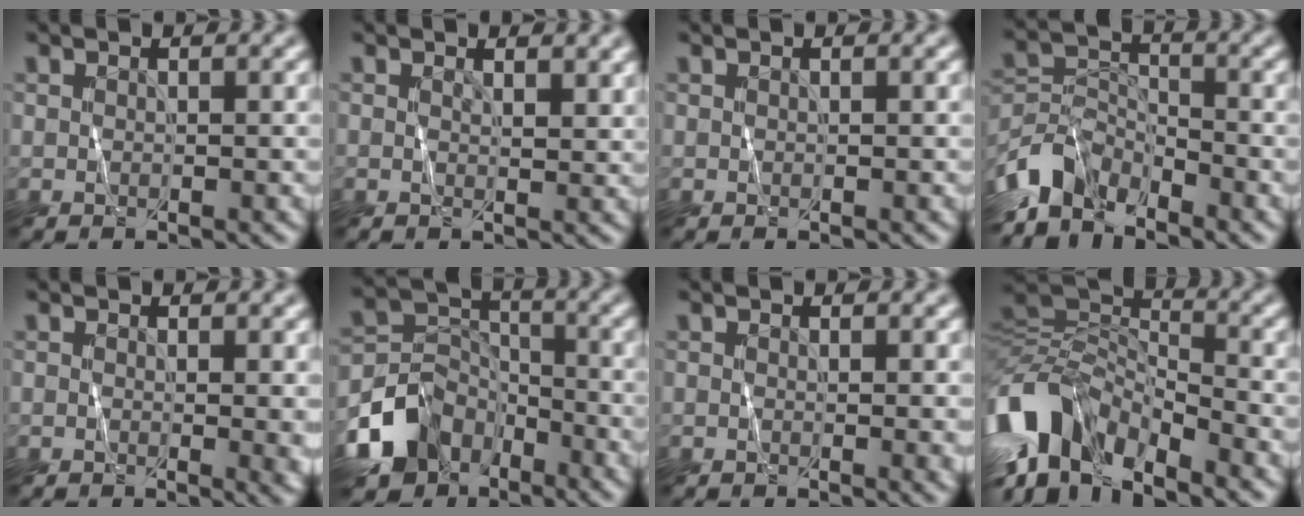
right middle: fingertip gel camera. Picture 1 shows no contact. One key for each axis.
{"total": 1.5, "fx": 0.8, "fy": 0.7, "fz": 1.0, "tx": -0.015, "ty": -0.002, "tz": 0.019}
{"total": 0.0}
{"total": 5.2, "fx": -4.3, "fy": 2.4, "fz": 1.7, "tx": -0.032, "ty": -0.002, "tz": -0.096}
{"total": 2.2, "fx": 0.2, "fy": 0.6, "fz": 2.1, "tx": -0.018, "ty": 0.001, "tz": 0.001}
{"total": 7.7, "fx": -4.8, "fy": 5.3, "fz": 2.7, "tx": -0.046, "ty": -0.002, "tz": -0.100}
{"total": 1.4, "fx": 0.2, "fy": 0.4, "fz": 1.4, "tx": -0.013, "ty": 0.000, "tz": 0.001}
{"total": 10.7, "fx": -6.0, "fy": 5.7, "fz": 6.9, "tx": -0.135, "ty": -0.010, "tz": -0.119}